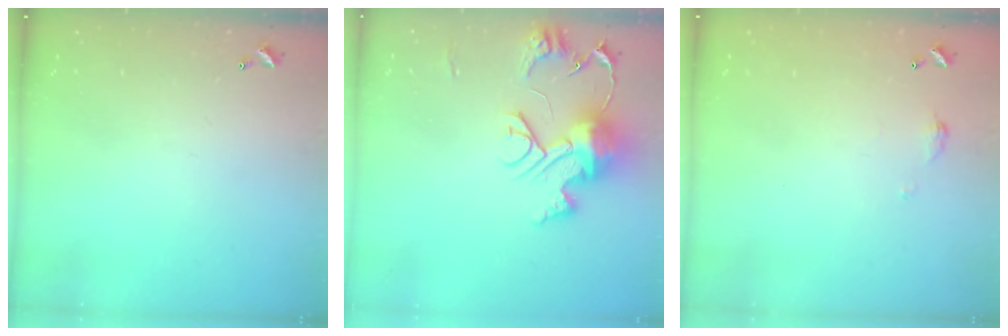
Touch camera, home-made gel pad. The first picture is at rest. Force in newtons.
{"total": 13.9, "press": 13.8, "slide": 1.5}
{"total": 3.5, "press": 3.5, "slide": 0.6}